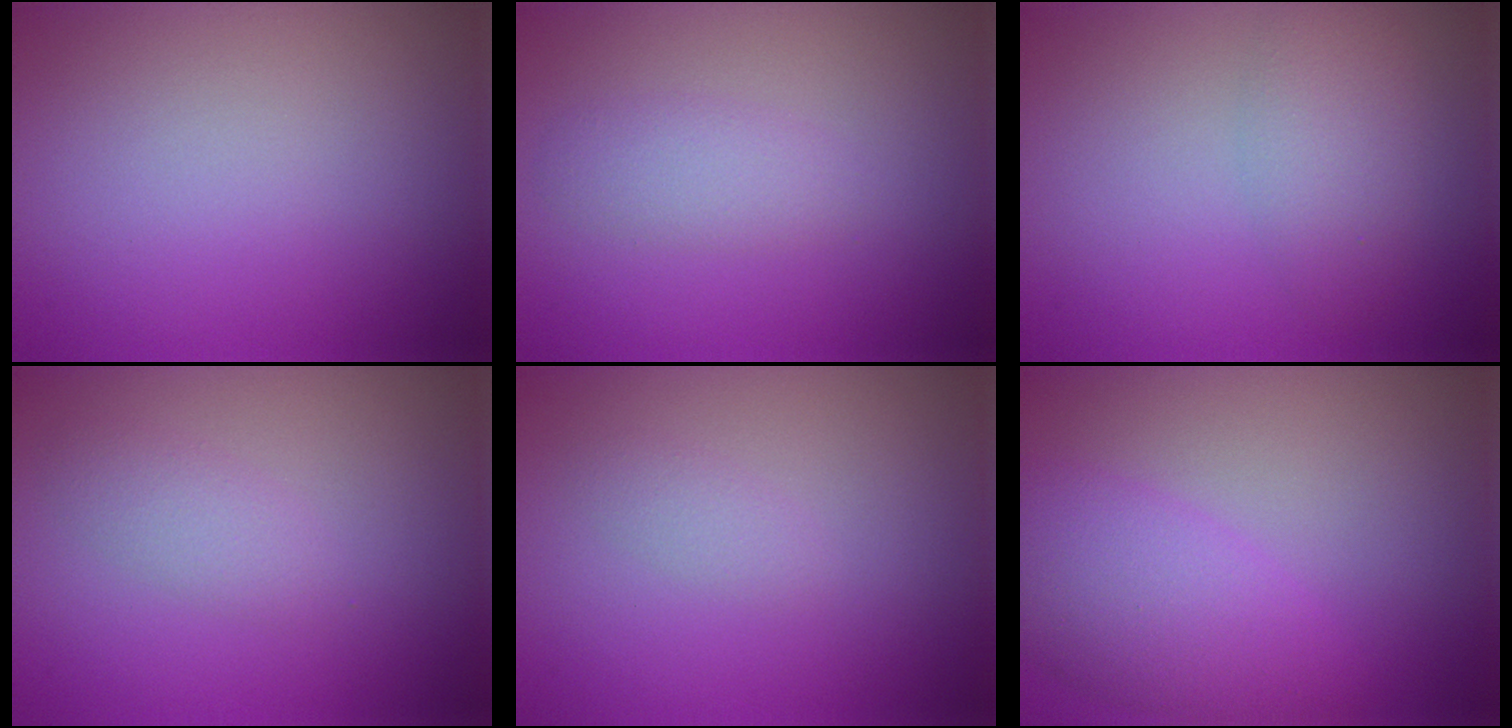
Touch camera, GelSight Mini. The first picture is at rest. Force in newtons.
{"total": 1.8, "press": 1.8, "slide": 0.0}
{"total": 2.8, "press": 2.8, "slide": 0.1}
{"total": 1.7, "press": 1.7, "slide": 0.0}
{"total": 1.1, "press": 1.1, "slide": 0.1}
{"total": 5.4, "press": 5.3, "slide": 0.2}